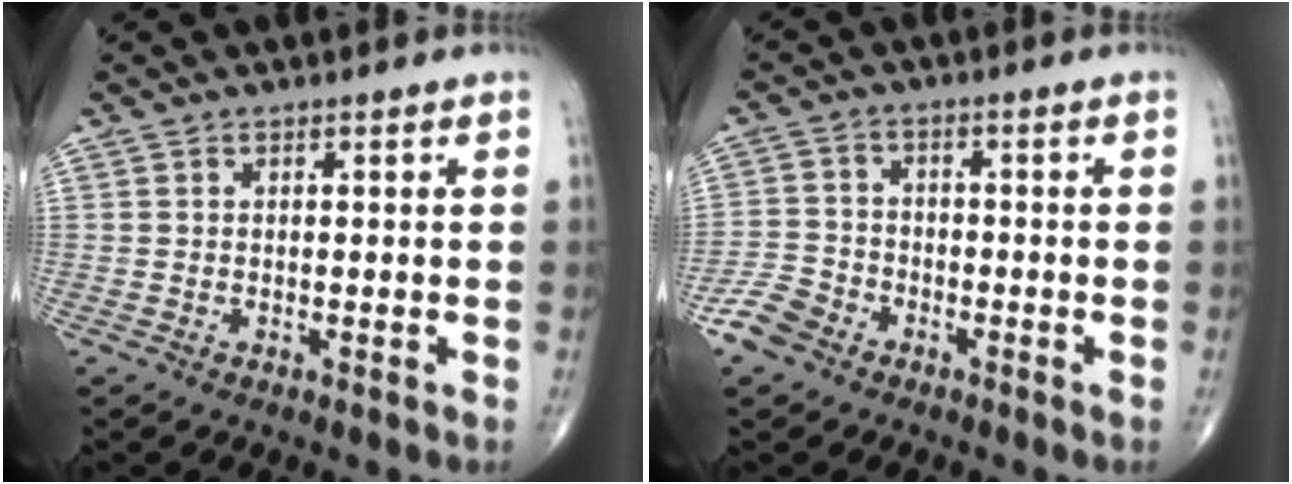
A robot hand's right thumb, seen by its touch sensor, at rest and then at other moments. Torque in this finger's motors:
{"motor_torque": [2.72, 2.26, 0.35, -0.86, 0.00]}